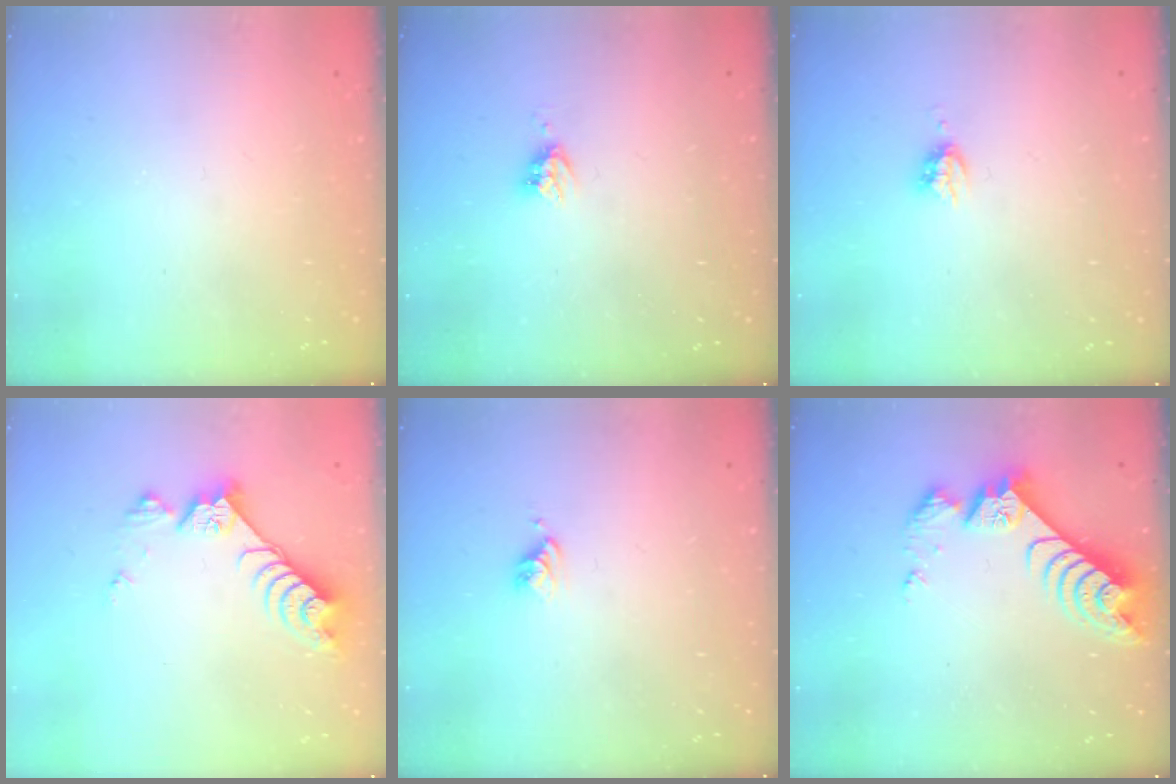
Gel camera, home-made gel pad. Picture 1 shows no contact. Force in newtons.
{"total": 4.1, "press": 4.1, "slide": 0.1}
{"total": 4.5, "press": 4.5, "slide": 0.1}
{"total": 8.8, "press": 8.7, "slide": 0.2}
{"total": 3.5, "press": 3.5, "slide": 0.4}
{"total": 8.7, "press": 8.6, "slide": 1.0}